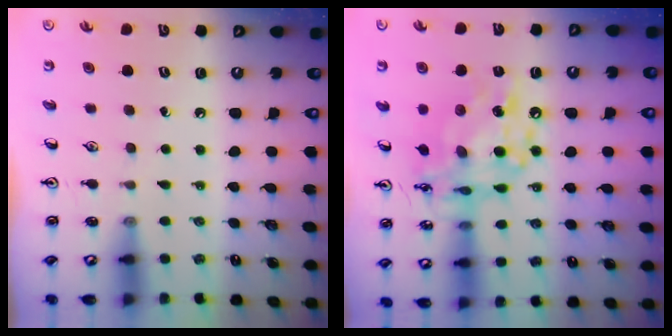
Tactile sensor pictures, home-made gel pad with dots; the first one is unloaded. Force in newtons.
{"total": 15.3, "press": 15.2, "slide": 1.5}